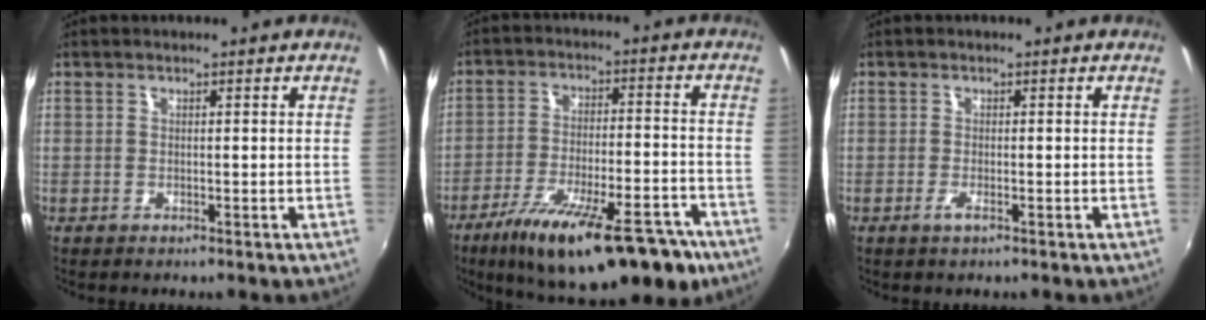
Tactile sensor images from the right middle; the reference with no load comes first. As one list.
[{"total": 21.3, "force": [-14.0, 6.8, 14.5], "torque": [-0.240, -0.041, -0.208]}, {"total": 1.3, "force": [-0.7, 0.1, 1.1], "torque": [-0.022, -0.004, -0.014]}]